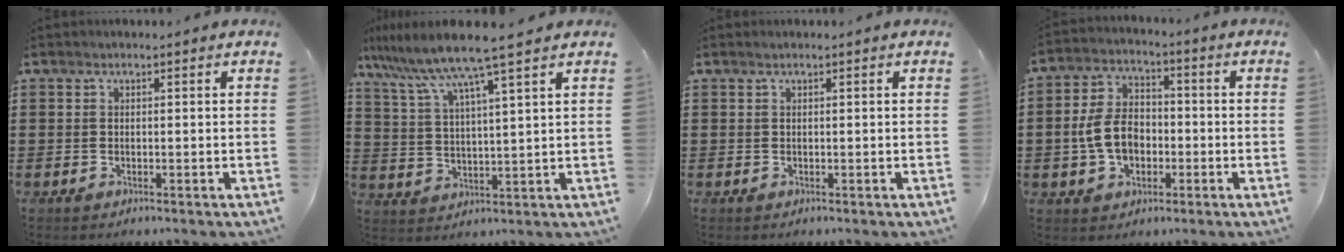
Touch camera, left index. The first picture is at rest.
{"total": 8.4, "force": [6.8, -0.8, 4.8], "torque": [-0.116, -0.035, 0.113]}
{"total": 0.0}
{"total": 7.9, "force": [-1.4, 5.5, 5.5], "torque": [-0.130, 0.008, -0.031]}